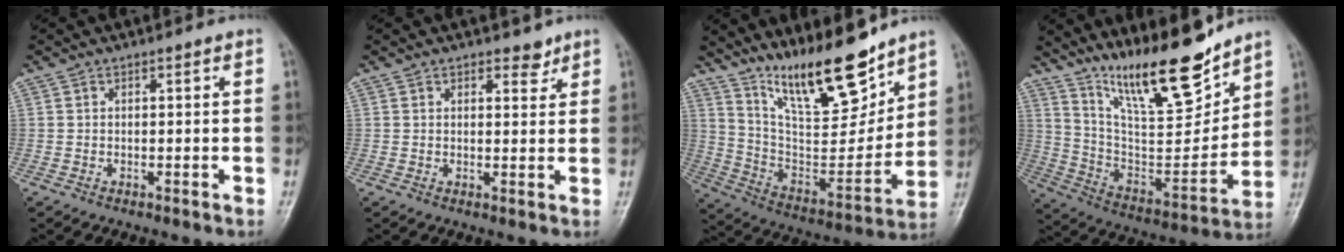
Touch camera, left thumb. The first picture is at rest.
{"total": 2.6, "force": [1.9, 1.4, 1.0], "torque": [0.002, -0.012, 0.027]}
{"total": 19.0, "force": [14.4, 5.1, 11.2], "torque": [-0.141, -0.094, 0.263]}
{"total": 19.7, "force": [15.1, 4.5, 11.7], "torque": [-0.151, -0.097, 0.272]}